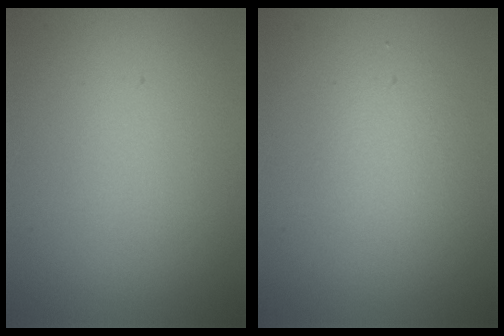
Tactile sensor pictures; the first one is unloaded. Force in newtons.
{"total": 1.9, "press": 1.8, "slide": 0.2}